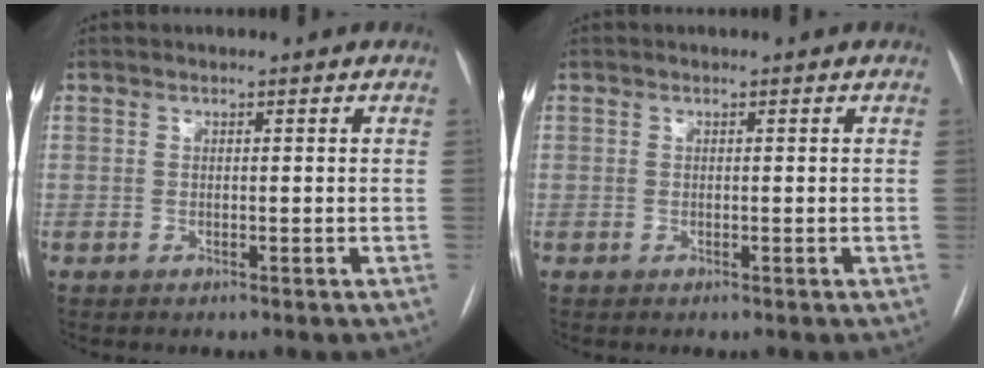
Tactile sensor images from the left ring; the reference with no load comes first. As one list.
[{"total": 0.0}]